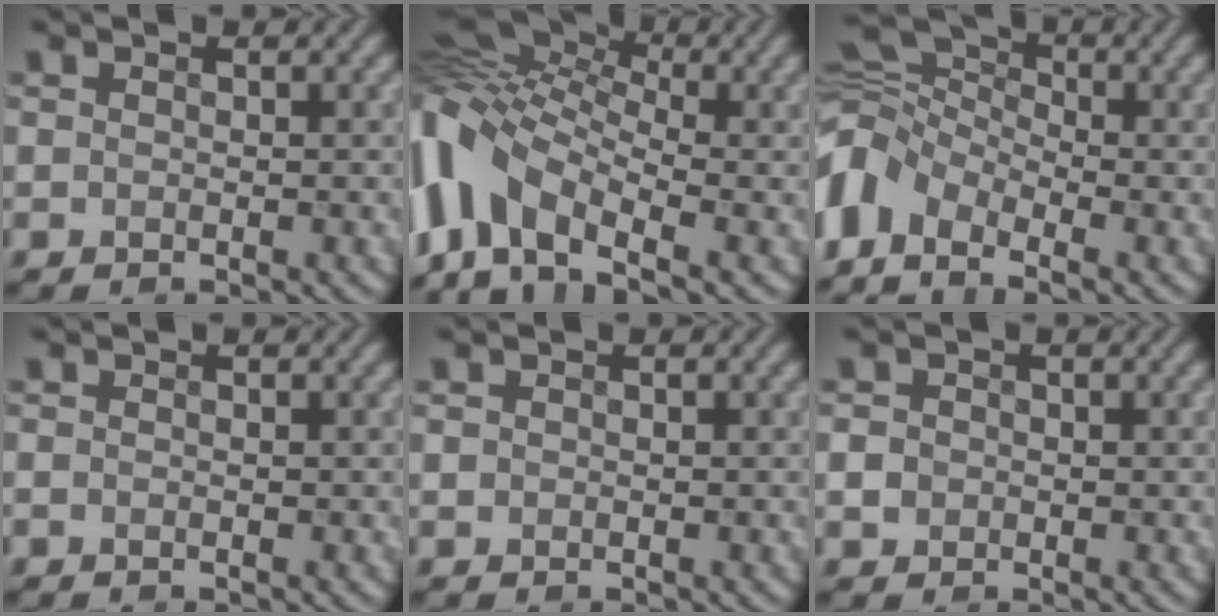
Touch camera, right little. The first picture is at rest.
{"total": 11.8, "force": [-2.1, 7.5, 8.9], "torque": [-0.195, 0.010, -0.058]}
{"total": 6.2, "force": [-2.7, 4.2, 3.7], "torque": [-0.082, 0.006, -0.075]}
{"total": 0.0}
{"total": 0.0}
{"total": 1.8, "force": [0.0, 1.7, 0.6], "torque": [0.000, 0.013, -0.006]}